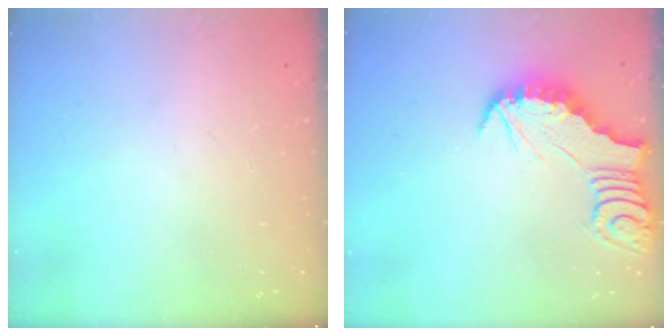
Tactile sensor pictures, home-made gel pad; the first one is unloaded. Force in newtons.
{"total": 2.8, "press": 2.8, "slide": 0.3}